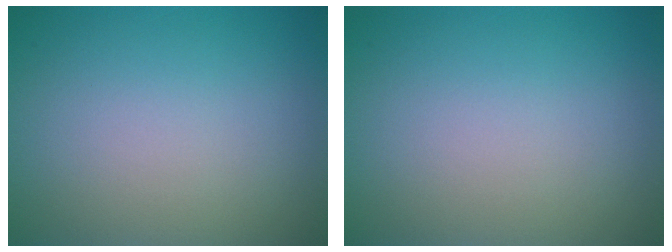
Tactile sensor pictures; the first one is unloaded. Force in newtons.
{"total": 0.0}